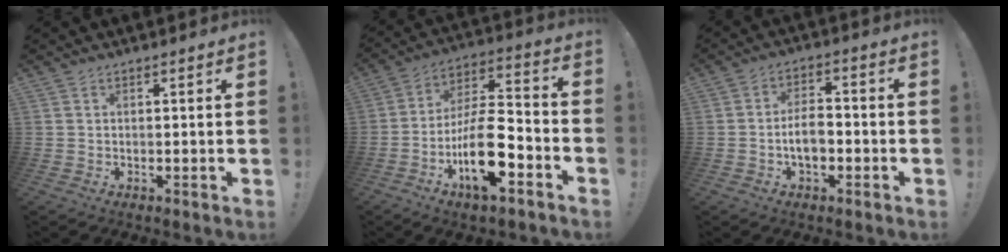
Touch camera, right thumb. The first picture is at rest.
{"total": 18.3, "force": [-7.6, 7.3, 14.9], "torque": [-0.268, 0.043, -0.120]}
{"total": 7.1, "force": [-2.1, 4.0, 5.5], "torque": [-0.094, 0.007, -0.039]}